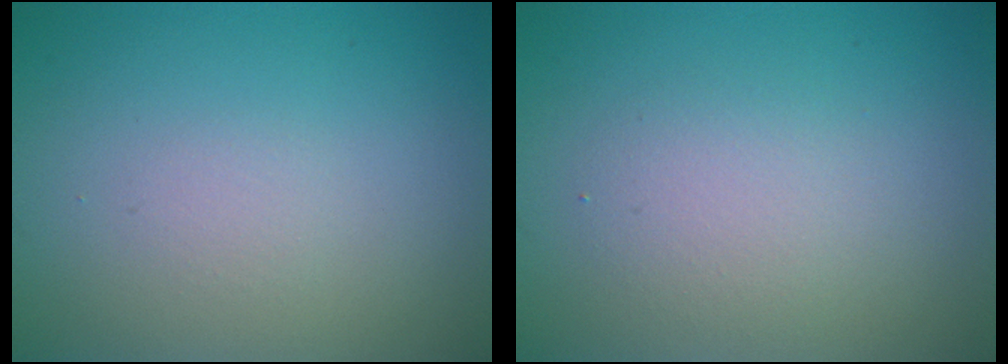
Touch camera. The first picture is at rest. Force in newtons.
{"total": 2.4, "press": 2.4, "slide": 0.2}